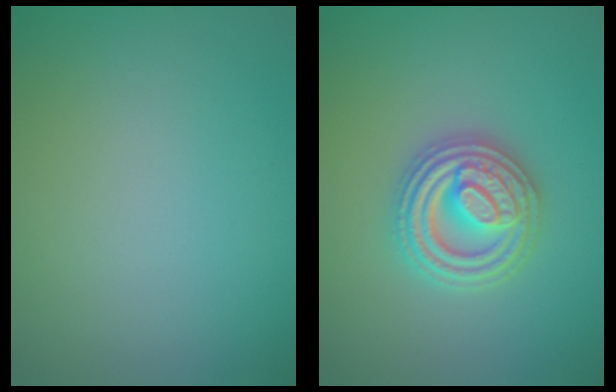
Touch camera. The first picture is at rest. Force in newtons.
{"total": 4.8, "press": 4.7, "slide": 0.7}